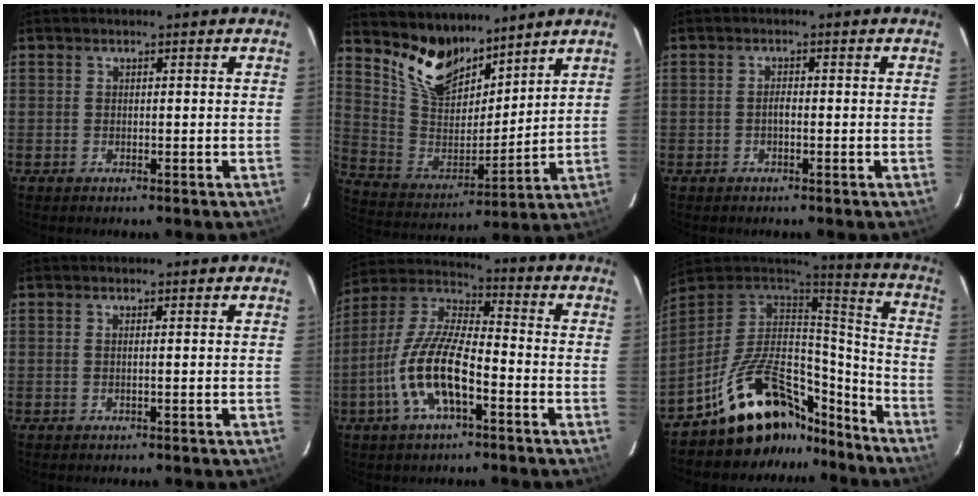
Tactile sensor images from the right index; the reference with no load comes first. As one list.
[{"total": 13.5, "force": [10.7, 6.1, 5.6], "torque": [-0.121, -0.001, 0.212]}, {"total": 1.0, "force": [-0.4, 0.4, 0.9], "torque": [-0.016, 0.006, -0.008]}, {"total": 0.7, "force": [-0.1, -0.3, 0.6], "torque": [-0.008, -0.001, -0.004]}, {"total": 14.1, "force": [-5.6, 4.6, 12.1], "torque": [-0.253, -0.002, -0.110]}, {"total": 21.3, "force": [-16.1, 10.1, 9.6], "torque": [-0.188, 0.046, -0.242]}]